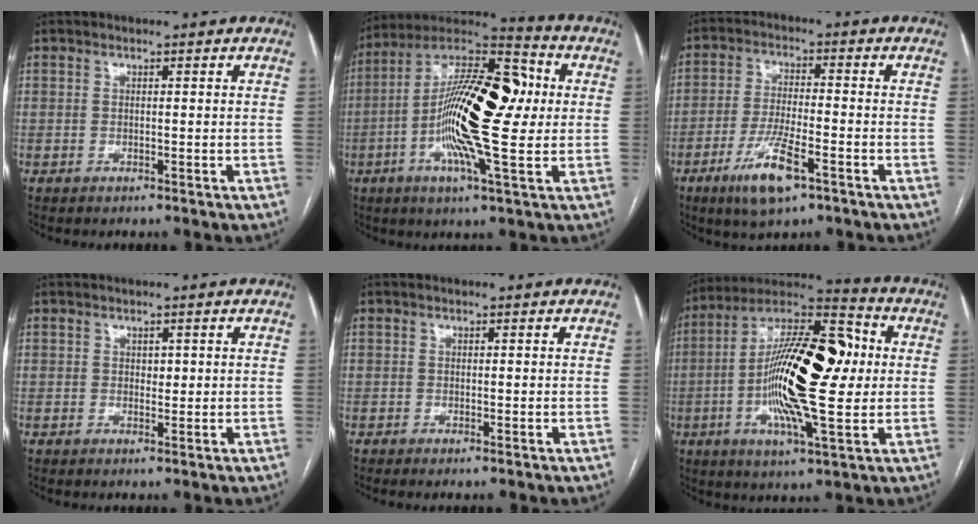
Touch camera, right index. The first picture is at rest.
{"total": 21.2, "force": [0.1, 4.6, 20.7], "torque": [-0.378, 0.025, -0.009]}
{"total": 8.9, "force": [-4.8, 2.1, 7.2], "torque": [-0.142, -0.011, -0.082]}
{"total": 1.1, "force": [0.3, 0.8, 0.7], "torque": [-0.006, 0.000, 0.004]}
{"total": 0.6, "force": [-0.3, 0.0, 0.5], "torque": [-0.008, -0.001, -0.005]}
{"total": 22.5, "force": [0.2, 5.5, 21.8], "torque": [-0.405, 0.020, -0.005]}